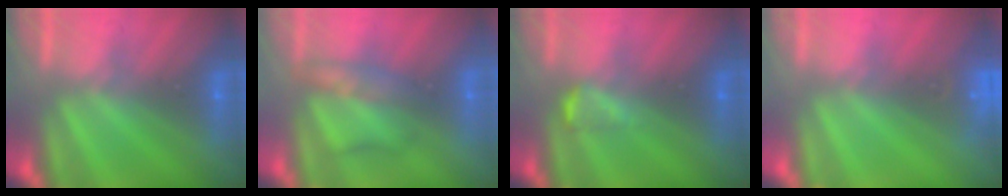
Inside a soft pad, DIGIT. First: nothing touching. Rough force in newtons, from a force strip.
{"total": 2.3}
{"total": 2.4}
{"total": 3.2}